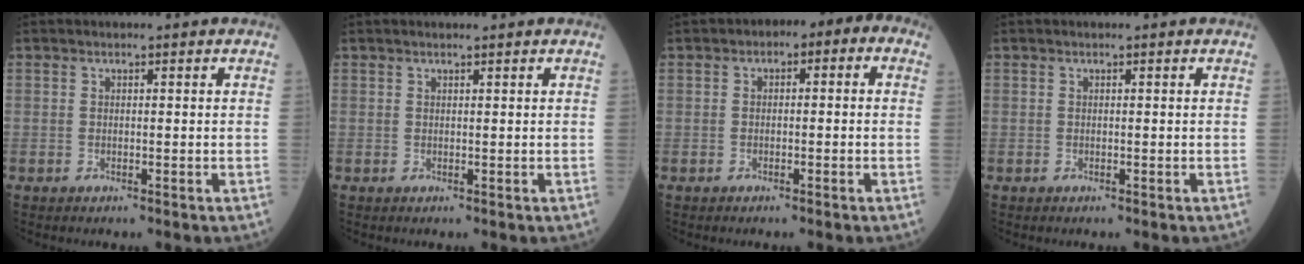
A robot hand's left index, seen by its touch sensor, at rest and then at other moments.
{"total": 0.9, "force": [0.9, -0.2, 0.3], "torque": [-0.008, 0.001, 0.018]}
{"total": 4.1, "force": [0.0, 2.2, 3.5], "torque": [-0.037, 0.030, -0.013]}
{"total": 0.0}